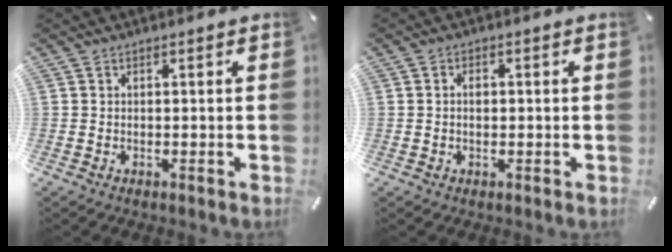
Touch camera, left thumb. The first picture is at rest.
{"total": 1.9, "force": [0.1, 1.2, 1.5], "torque": [-0.024, 0.001, -0.002]}